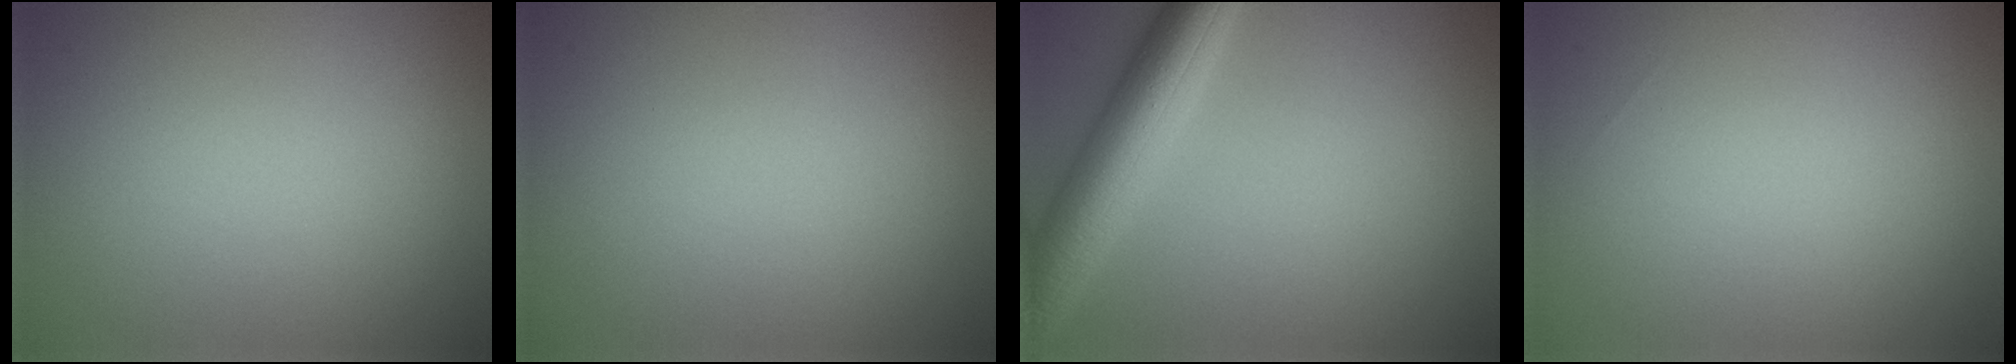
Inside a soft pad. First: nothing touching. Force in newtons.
{"total": 0.0}
{"total": 6.5, "press": 6.5, "slide": 0.1}
{"total": 0.0}